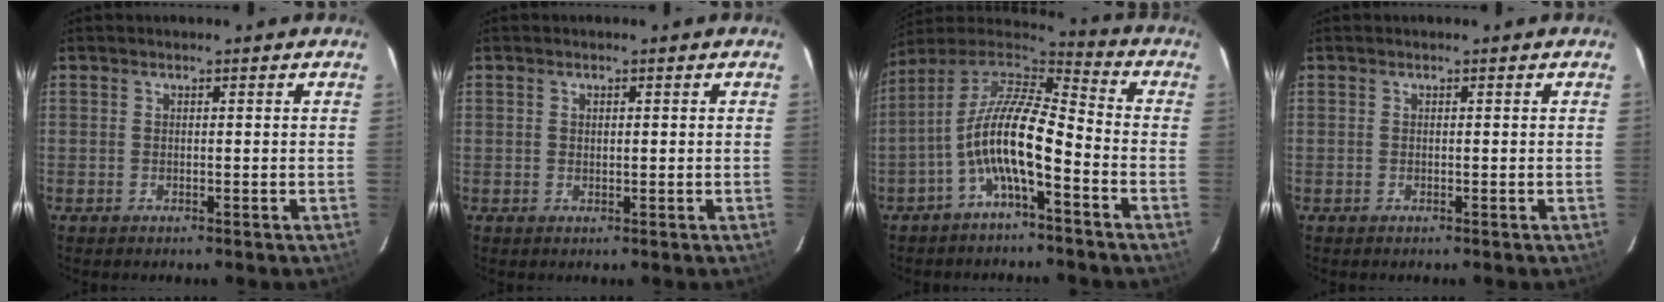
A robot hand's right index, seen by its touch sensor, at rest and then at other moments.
{"total": 0.6, "force": [0.3, 0.5, 0.2], "torque": [-0.003, 0.002, 0.007]}
{"total": 13.5, "force": [-5.4, 3.9, 11.7], "torque": [-0.226, 0.003, -0.106]}
{"total": 0.0}